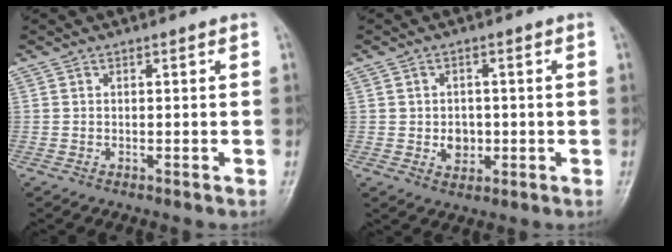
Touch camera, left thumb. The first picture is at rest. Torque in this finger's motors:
{"motor_torque": [-0.15, 0.10, -0.04, -0.05, 0.00]}